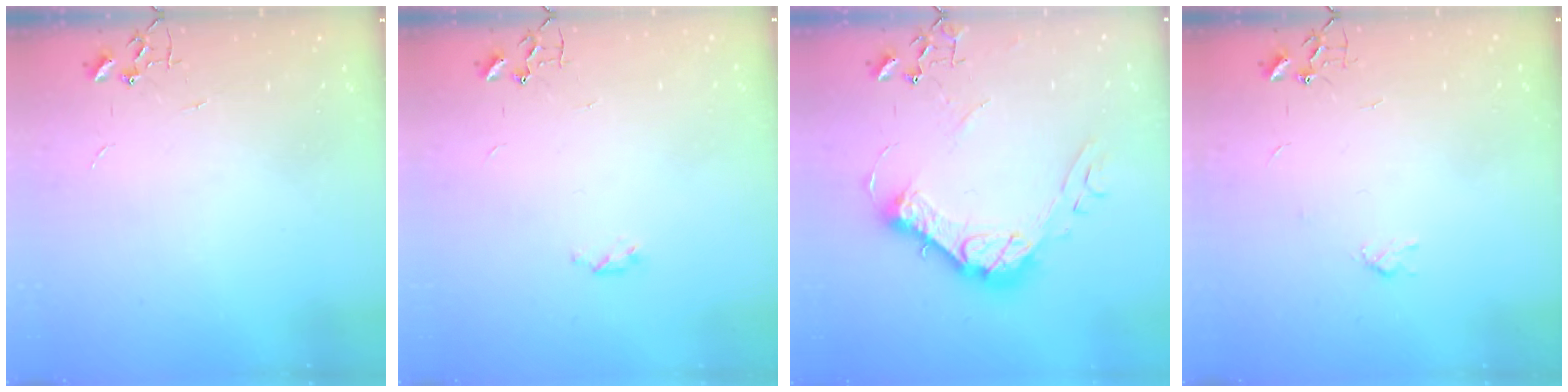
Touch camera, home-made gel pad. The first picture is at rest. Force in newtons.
{"total": 3.5, "press": 3.4, "slide": 0.5}
{"total": 16.6, "press": 16.5, "slide": 1.9}
{"total": 3.0, "press": 2.9, "slide": 0.6}